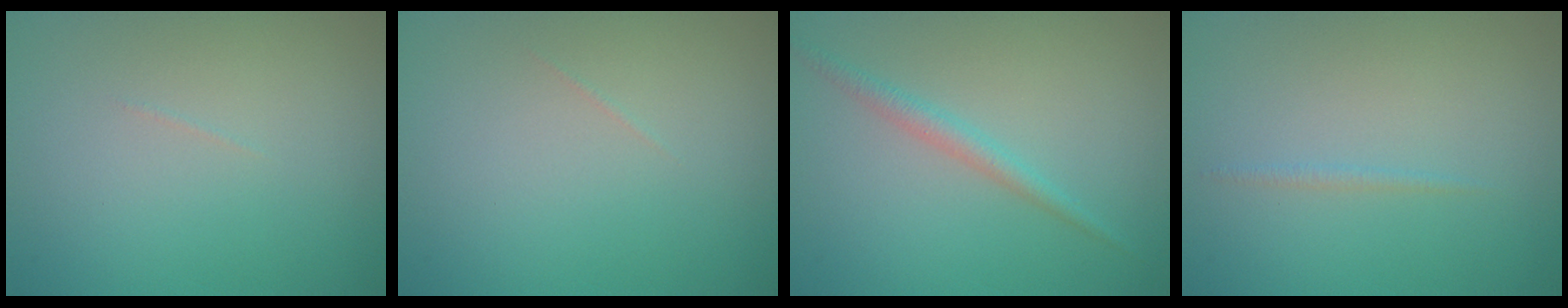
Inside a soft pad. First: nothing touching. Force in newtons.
{"total": 0.0}
{"total": 1.7, "press": 1.7, "slide": 0.1}
{"total": 0.5, "press": 0.5, "slide": 0.1}